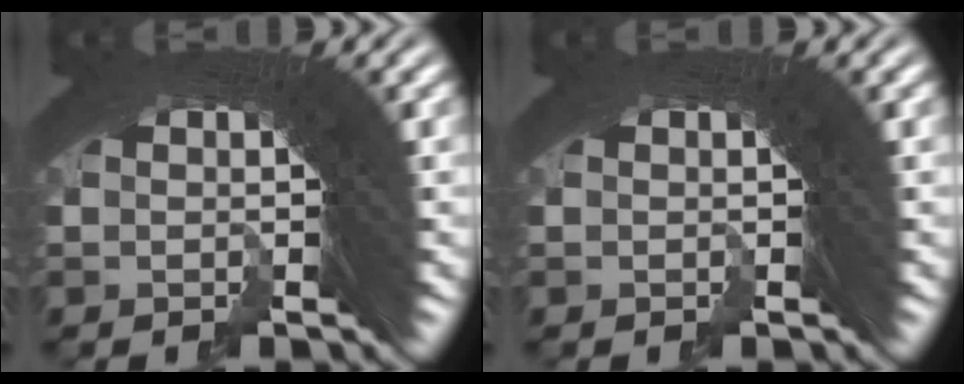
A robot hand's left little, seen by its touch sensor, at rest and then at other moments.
{"total": 0.0}